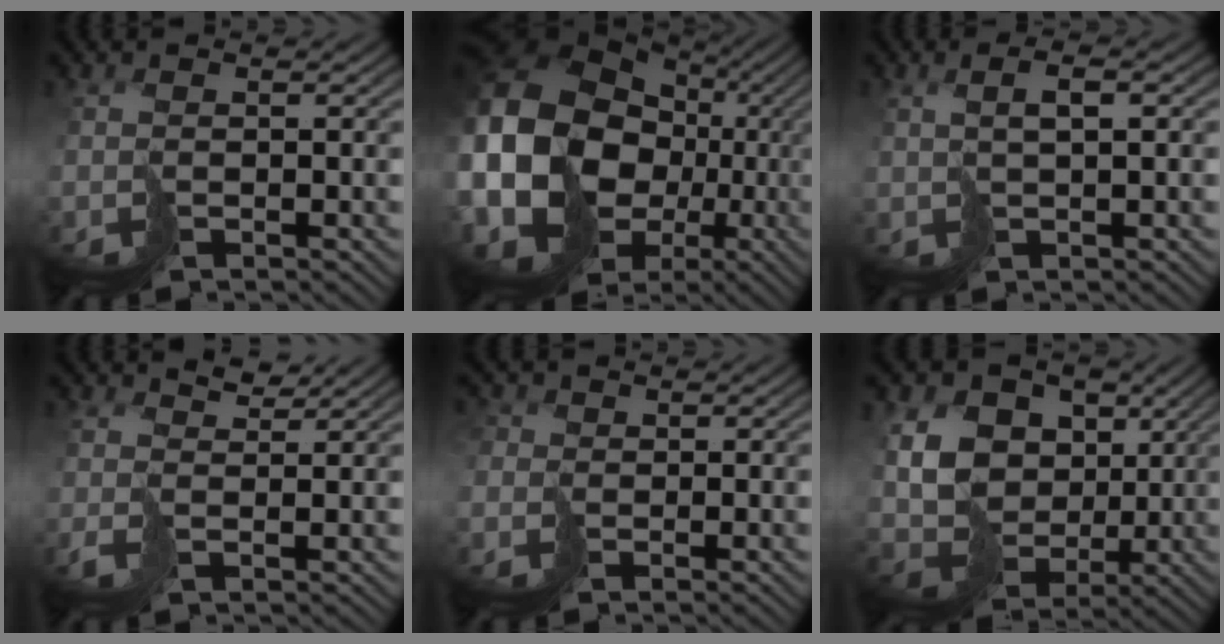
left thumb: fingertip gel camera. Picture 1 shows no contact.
{"total": 21.7, "force": [-0.7, 18.2, 11.9], "torque": [-0.315, -0.013, -0.011]}
{"total": 2.6, "force": [1.1, 0.5, 2.3], "torque": [-0.040, 0.012, 0.020]}
{"total": 2.8, "force": [0.9, 1.2, 2.3], "torque": [-0.064, 0.001, 0.011]}
{"total": 3.3, "force": [-0.6, 3.0, 1.1], "torque": [-0.031, -0.005, -0.009]}
{"total": 12.9, "force": [3.7, 10.4, 6.7], "torque": [-0.185, 0.014, 0.080]}